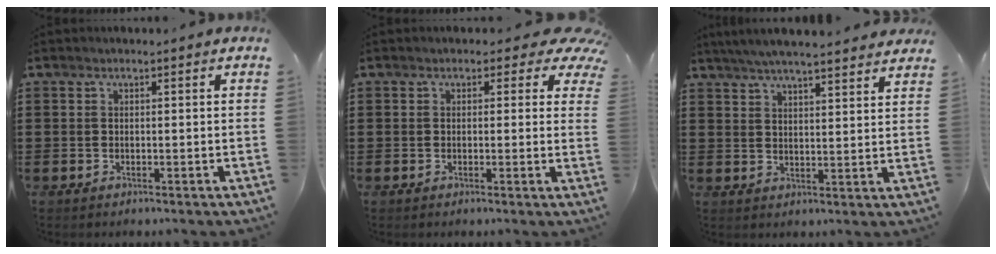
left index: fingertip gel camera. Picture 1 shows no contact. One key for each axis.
{"total": 2.6, "fx": 1.4, "fy": 1.4, "fz": 1.6, "tx": -0.016, "ty": -0.006, "tz": 0.017}
{"total": 5.2, "fx": 4.9, "fy": -0.1, "fz": 1.7, "tx": -0.048, "ty": -0.016, "tz": 0.088}